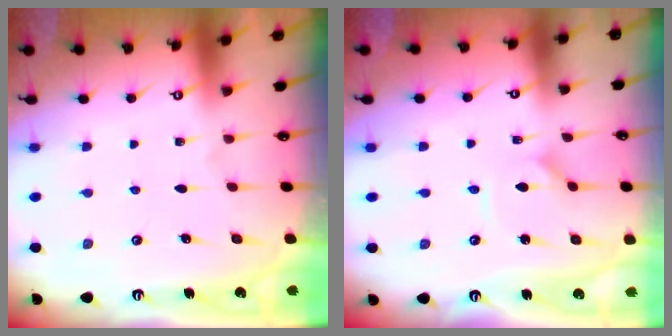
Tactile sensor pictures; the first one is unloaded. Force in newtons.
{"total": 1.9, "press": 1.9, "slide": 0.2}